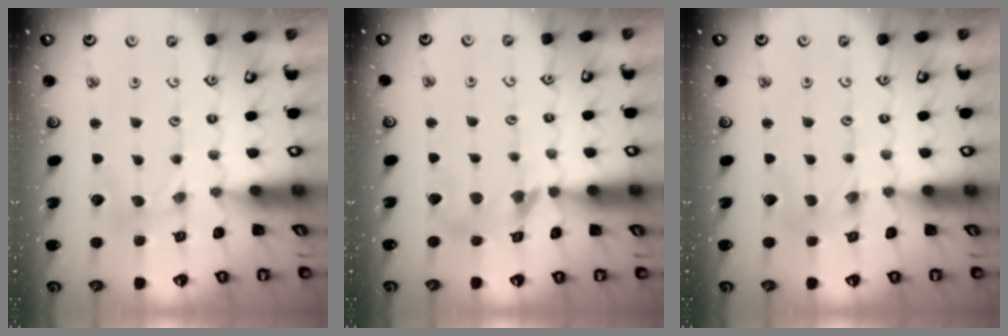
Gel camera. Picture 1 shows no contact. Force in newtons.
{"total": 10.9, "press": 10.8, "slide": 1.4}
{"total": 1.2, "press": 1.2, "slide": 0.2}